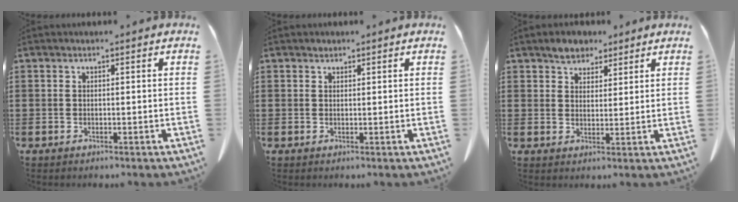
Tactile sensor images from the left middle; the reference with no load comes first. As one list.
[{"total": 0.6, "force": [0.5, 0.4, 0.1], "torque": [-0.004, 0.001, 0.009]}, {"total": 3.9, "force": [3.2, 2.1, 0.5], "torque": [-0.015, 0.003, 0.060]}]